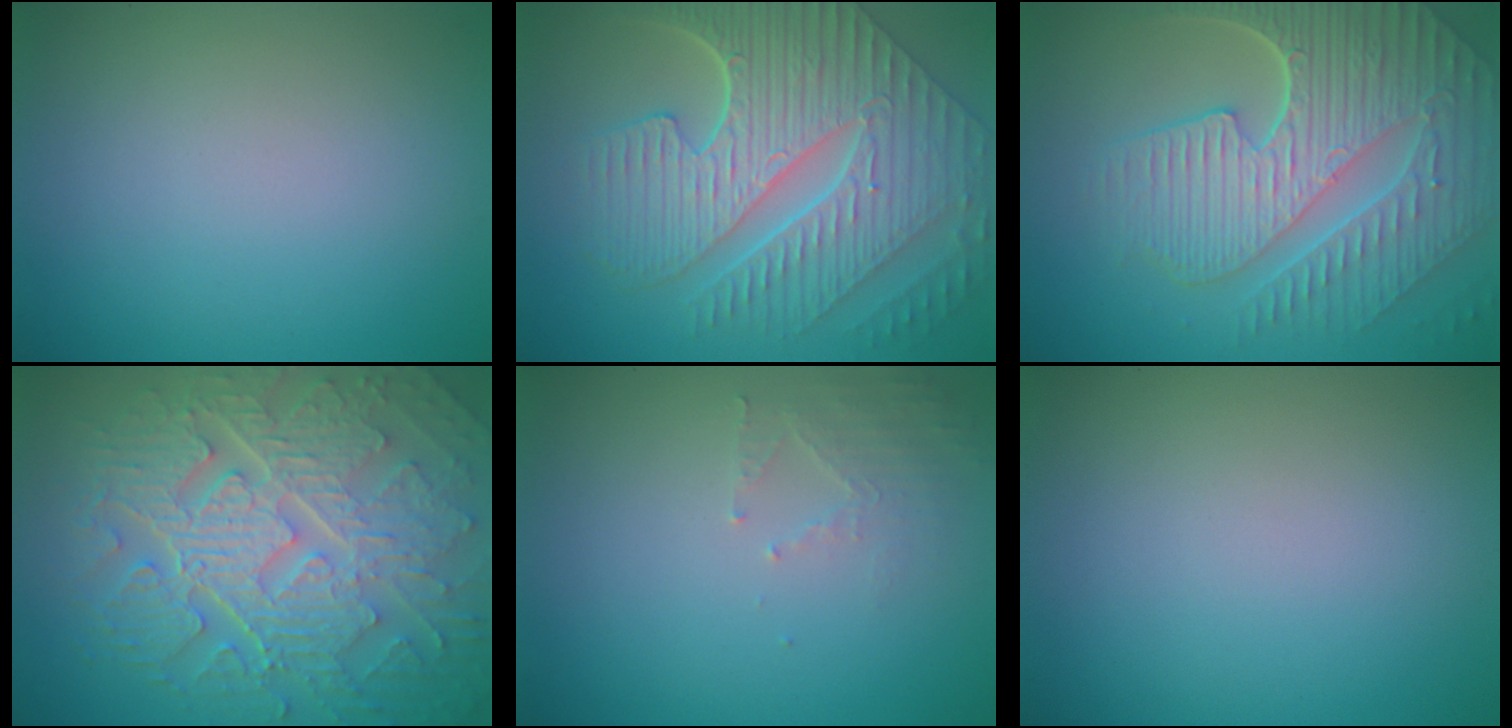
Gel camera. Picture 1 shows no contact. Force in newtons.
{"total": 10.3, "press": 7.2, "slide": 7.3}
{"total": 9.5, "press": 6.4, "slide": 7.1}
{"total": 10.6, "press": 7.0, "slide": 8.0}
{"total": 1.7, "press": 1.7, "slide": 0.3}
{"total": 0.0}